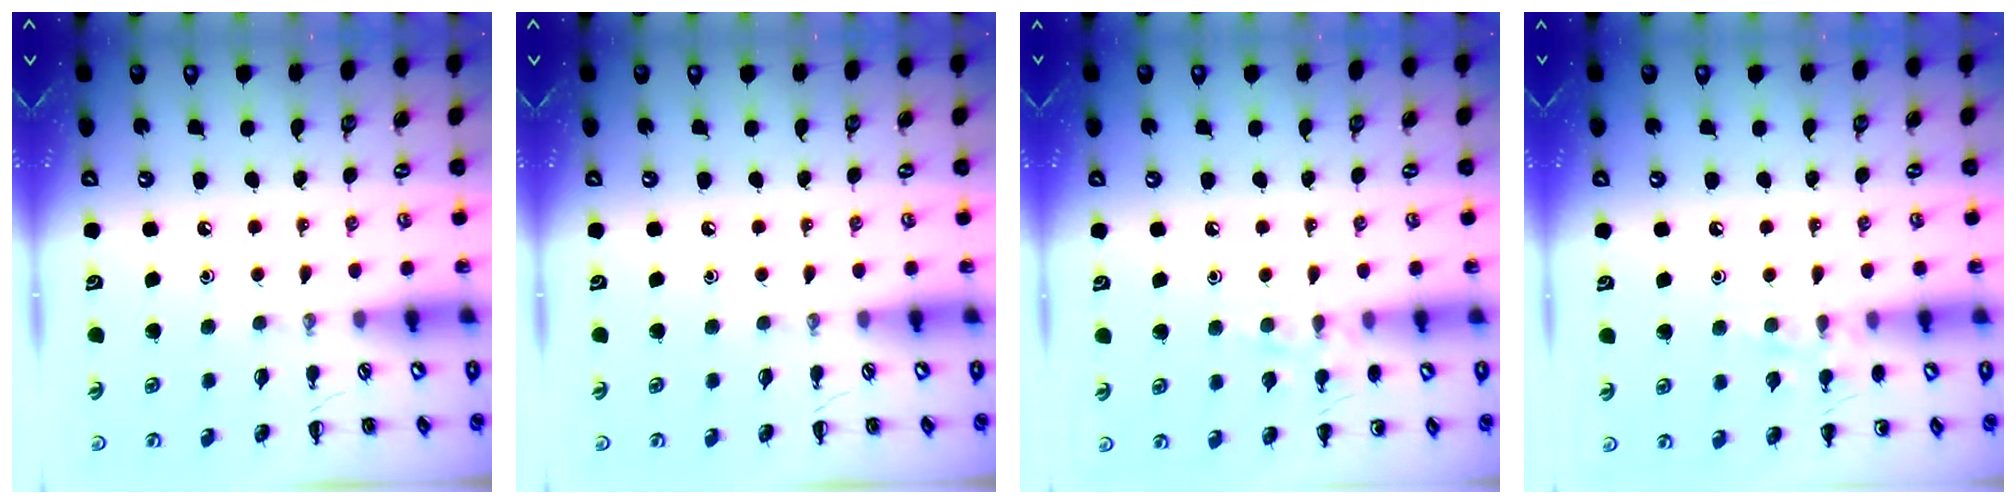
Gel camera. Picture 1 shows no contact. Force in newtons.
{"total": 0.0}
{"total": 7.9, "press": 7.8, "slide": 1.6}
{"total": 7.9, "press": 7.8, "slide": 1.6}